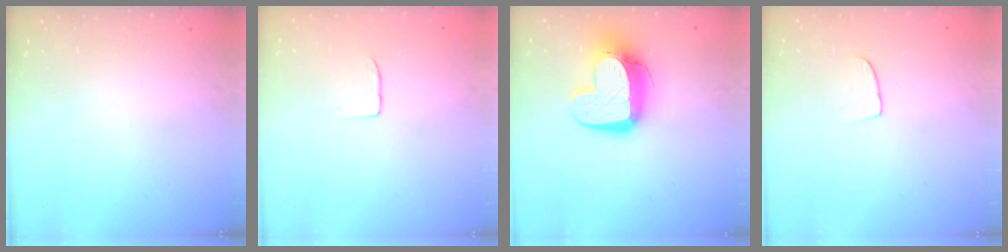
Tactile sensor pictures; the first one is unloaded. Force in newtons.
{"total": 3.9, "press": 3.9, "slide": 0.3}
{"total": 14.2, "press": 14.2, "slide": 1.4}
{"total": 5.9, "press": 5.9, "slide": 0.4}